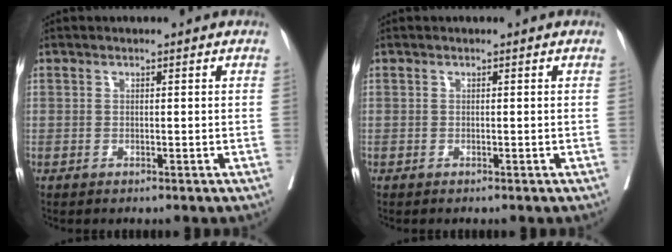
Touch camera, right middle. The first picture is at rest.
{"total": 0.0}